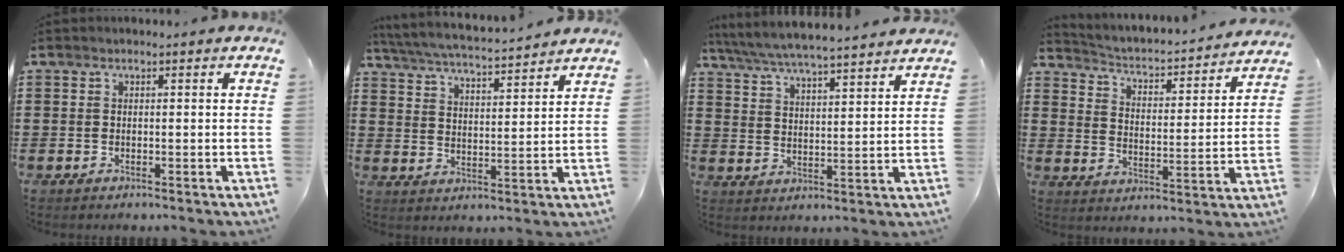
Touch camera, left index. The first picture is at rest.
{"total": 4.8, "force": [4.6, -0.4, 1.3], "torque": [-0.048, -0.034, 0.074]}
{"total": 5.6, "force": [5.3, -0.3, 1.6], "torque": [-0.055, -0.036, 0.090]}
{"total": 2.3, "force": [2.2, 0.0, 0.6], "torque": [-0.029, -0.032, 0.025]}